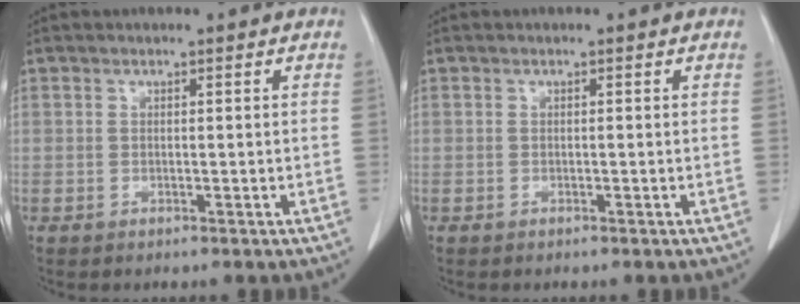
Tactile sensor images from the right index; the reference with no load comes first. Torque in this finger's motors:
{"motor_torque": [-0.10, -0.02, -0.03, -0.01]}